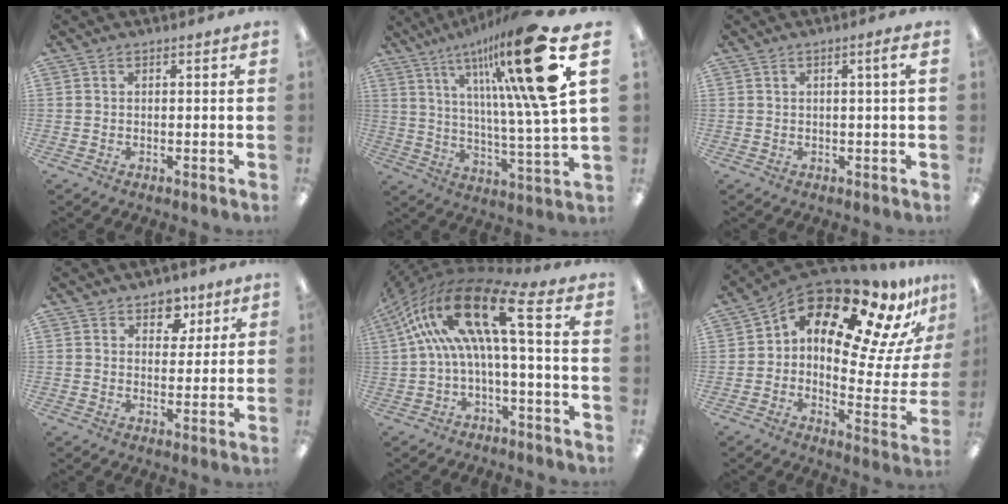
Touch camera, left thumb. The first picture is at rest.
{"total": 25.4, "force": [12.6, 4.7, 21.5], "torque": [-0.331, -0.070, 0.188]}
{"total": 2.3, "force": [0.9, 0.0, 2.2], "torque": [-0.042, 0.000, 0.013]}
{"total": 6.0, "force": [3.6, 4.3, 2.2], "torque": [-0.009, -0.017, 0.058]}
{"total": 19.7, "force": [3.1, 6.8, 18.3], "torque": [-0.364, -0.002, 0.045]}
{"total": 18.0, "force": [12.0, 6.8, 11.6], "torque": [-0.174, -0.102, 0.192]}